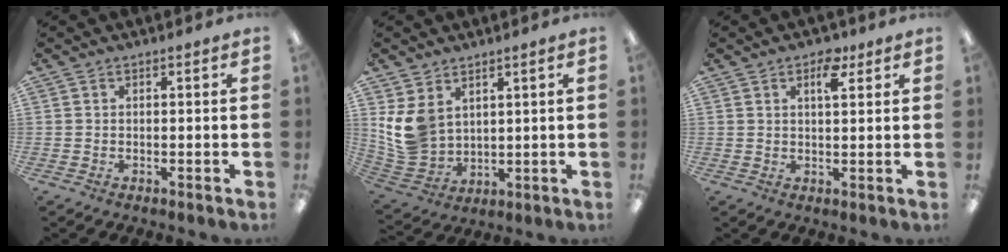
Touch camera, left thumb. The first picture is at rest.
{"total": 9.6, "force": [4.0, 7.2, 4.9], "torque": [-0.132, -0.011, 0.084]}
{"total": 4.7, "force": [2.8, 2.0, 3.3], "torque": [-0.033, -0.012, 0.040]}